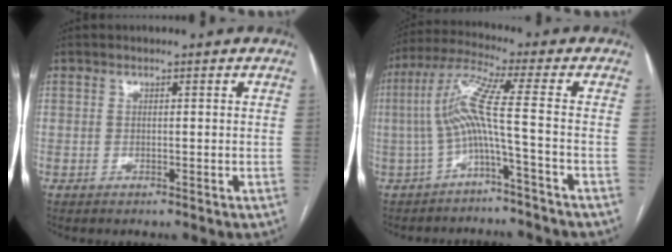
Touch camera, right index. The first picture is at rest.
{"total": 7.8, "force": [-2.1, -1.7, 7.4], "torque": [-0.157, 0.023, -0.040]}